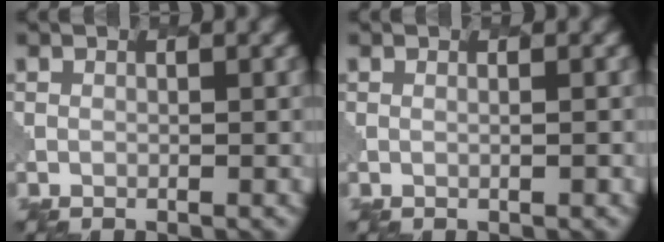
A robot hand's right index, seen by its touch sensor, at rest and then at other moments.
{"total": 0.9, "force": [0.5, 0.3, 0.7], "torque": [-0.005, 0.000, 0.000]}